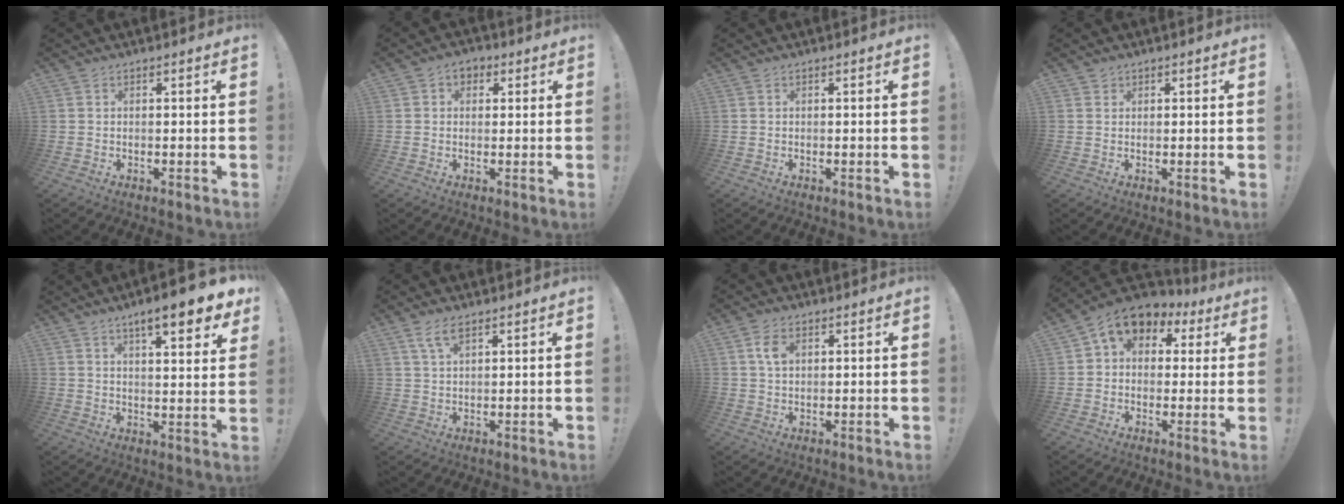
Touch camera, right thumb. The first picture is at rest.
{"total": 3.8, "force": [1.2, 3.0, 2.0], "torque": [-0.020, 0.000, 0.020]}
{"total": 0.0}
{"total": 1.1, "force": [0.9, 0.6, 0.0], "torque": [0.008, -0.003, 0.015]}
{"total": 10.4, "force": [6.6, 1.8, 7.9], "torque": [-0.110, -0.039, 0.105]}
{"total": 4.6, "force": [2.8, 1.4, 3.4], "torque": [-0.067, -0.004, 0.051]}
{"total": 4.7, "force": [1.7, 2.8, 3.3], "torque": [-0.055, 0.000, 0.031]}
{"total": 8.8, "force": [4.1, 6.4, 4.5], "torque": [-0.073, -0.018, 0.082]}